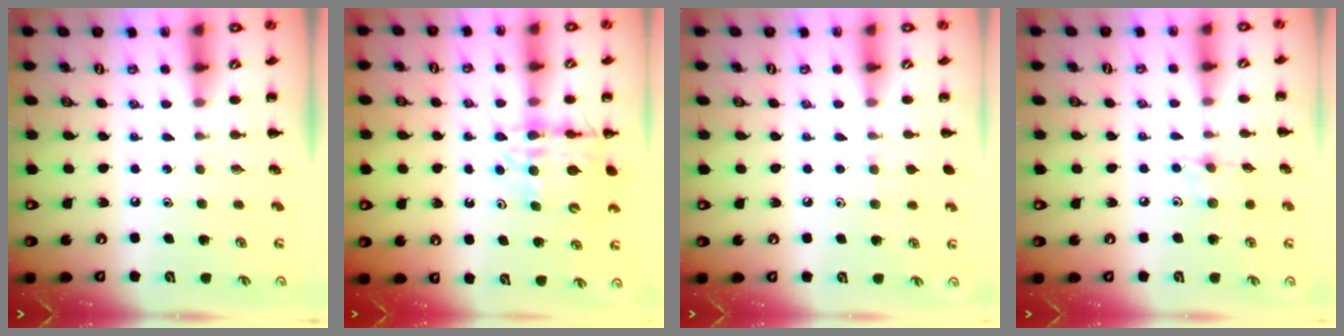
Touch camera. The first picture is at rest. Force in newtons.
{"total": 12.1, "press": 11.7, "slide": 3.2}
{"total": 5.3, "press": 4.9, "slide": 2.0}
{"total": 5.1, "press": 5.0, "slide": 1.0}